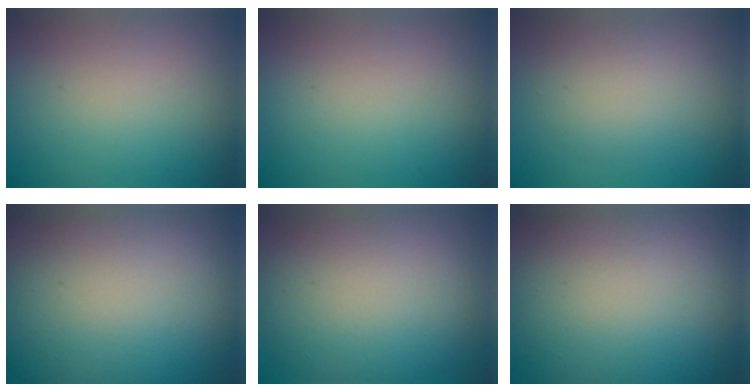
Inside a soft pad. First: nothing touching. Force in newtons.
{"total": 0.0}
{"total": 2.9, "press": 2.9, "slide": 0.2}
{"total": 21.4, "press": 21.3, "slide": 1.1}
{"total": 11.4, "press": 11.4, "slide": 1.0}
{"total": 18.2, "press": 18.1, "slide": 1.3}